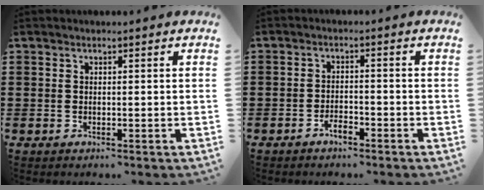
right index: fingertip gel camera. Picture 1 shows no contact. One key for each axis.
{"total": 2.3, "fx": -1.8, "fy": 0.6, "fz": 1.3, "tx": -0.025, "ty": 0.003, "tz": -0.035}